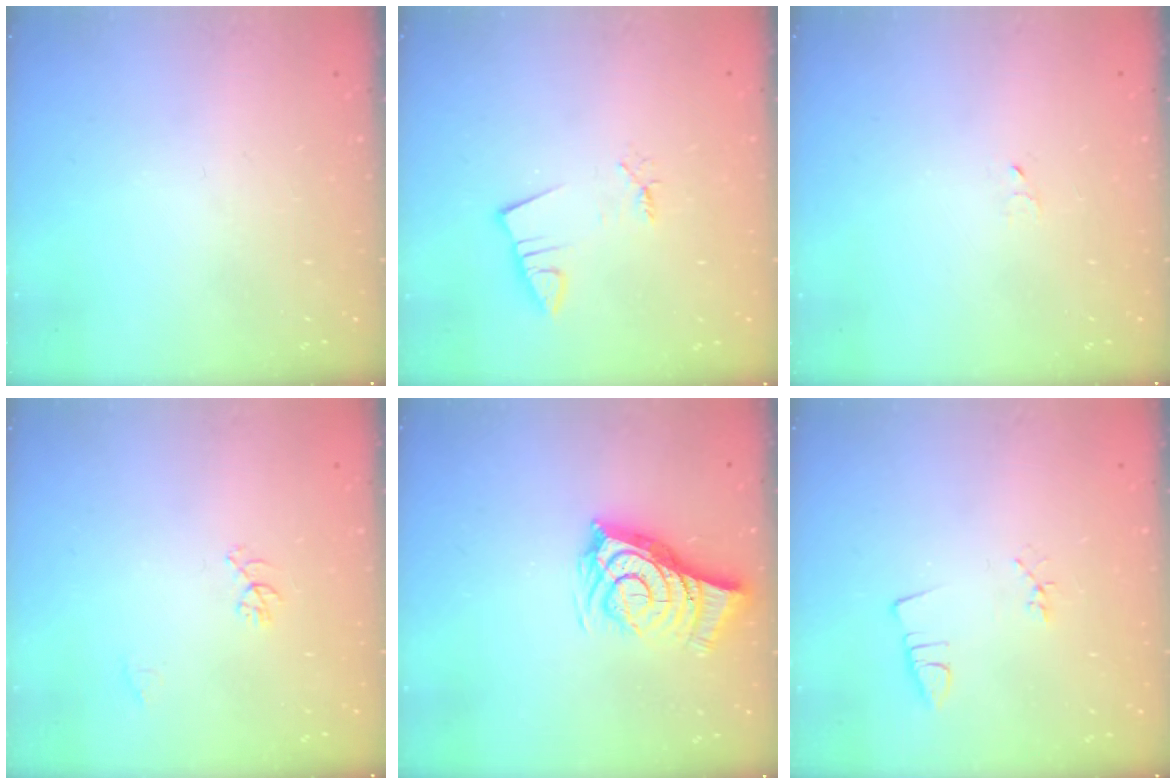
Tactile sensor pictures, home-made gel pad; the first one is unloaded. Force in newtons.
{"total": 1.8, "press": 1.8, "slide": 0.1}
{"total": 2.4, "press": 2.4, "slide": 0.2}
{"total": 5.3, "press": 5.3, "slide": 0.4}
{"total": 10.5, "press": 9.8, "slide": 3.8}
{"total": 2.2, "press": 1.7, "slide": 1.4}